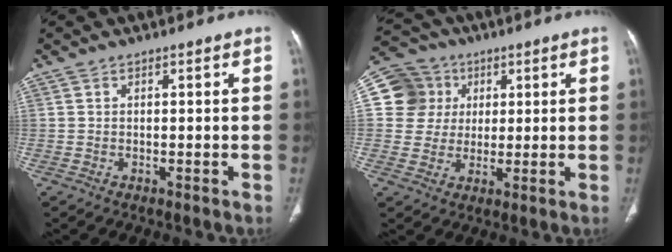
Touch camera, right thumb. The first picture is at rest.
{"total": 10.4, "force": [2.3, 10.0, 1.8], "torque": [-0.004, 0.010, 0.038]}